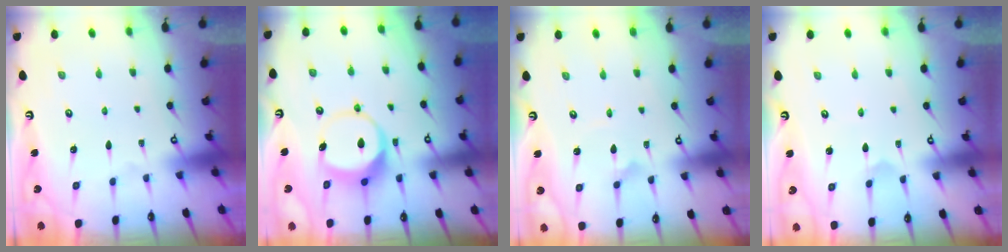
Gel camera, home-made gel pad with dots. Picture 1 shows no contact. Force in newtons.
{"total": 9.2, "press": 9.2, "slide": 0.9}
{"total": 2.3, "press": 2.3, "slide": 0.2}
{"total": 2.9, "press": 2.9, "slide": 0.3}